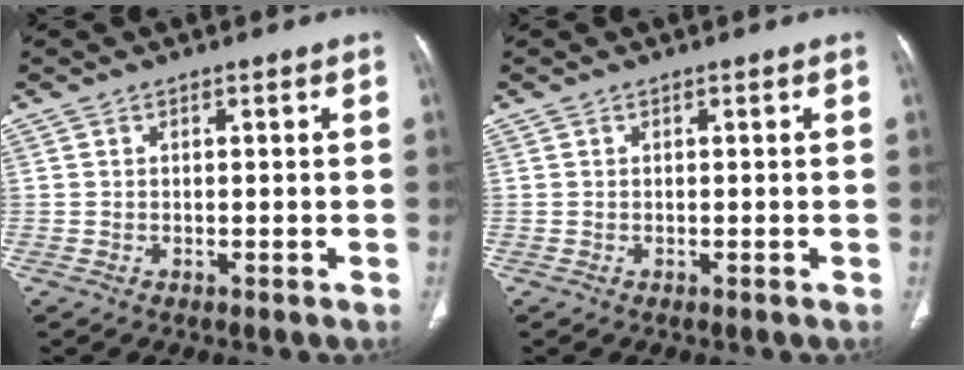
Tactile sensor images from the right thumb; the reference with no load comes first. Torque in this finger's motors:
{"motor_torque": [0.07, -0.07, 0.18, -0.18, 0.00]}